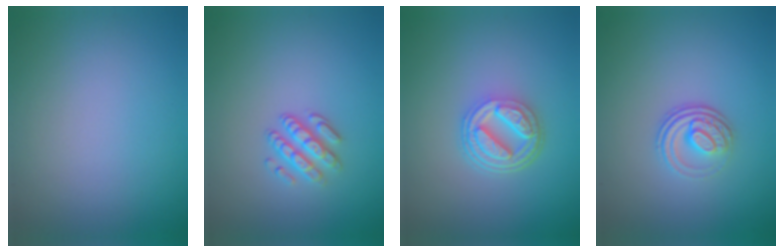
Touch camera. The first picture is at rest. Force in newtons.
{"total": 2.7, "press": 2.4, "slide": 1.2}
{"total": 5.2, "press": 3.9, "slide": 3.5}
{"total": 3.3, "press": 2.4, "slide": 2.2}